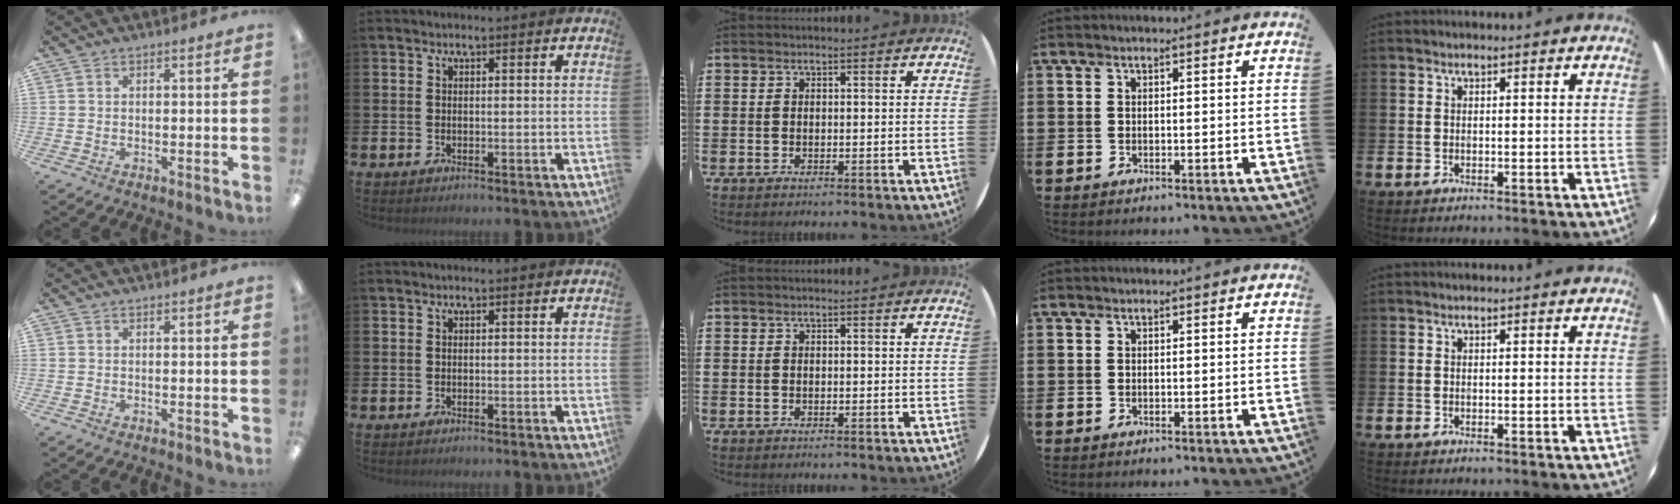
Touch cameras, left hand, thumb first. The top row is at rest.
{}